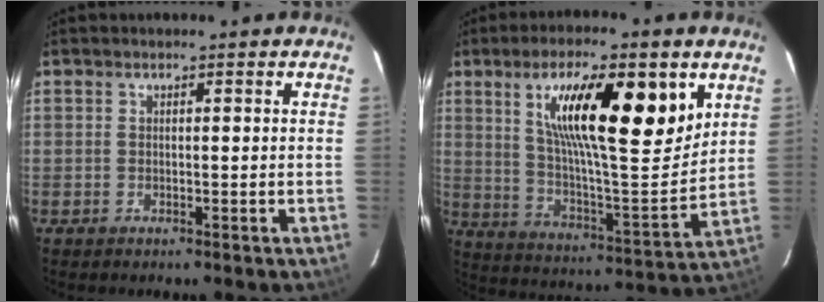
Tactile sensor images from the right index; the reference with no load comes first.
{"total": 21.1, "force": [9.3, 5.4, 18.2], "torque": [-0.291, 0.006, 0.158]}